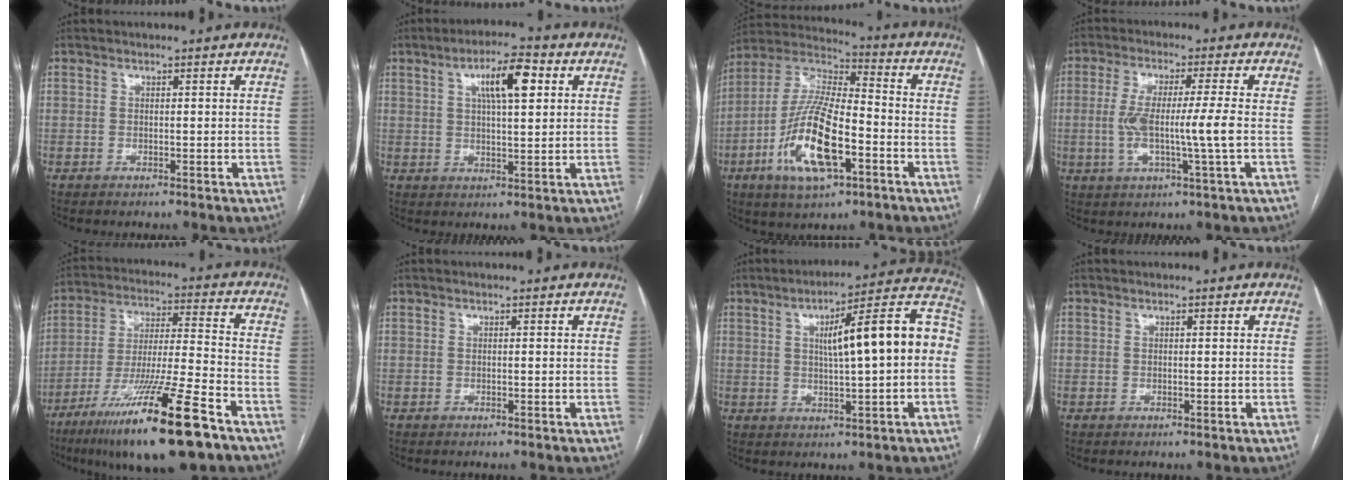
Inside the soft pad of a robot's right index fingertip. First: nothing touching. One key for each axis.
{"total": 8.2, "fx": 3.0, "fy": 1.9, "fz": 7.4, "tx": -0.128, "ty": 0.013, "tz": 0.050}
{"total": 16.8, "fx": -5.9, "fy": 5.3, "fz": 14.8, "tx": -0.309, "ty": -0.001, "tz": -0.105}
{"total": 8.7, "fx": -0.8, "fy": -0.2, "fz": 8.7, "tx": -0.171, "ty": 0.000, "tz": -0.016}
{"total": 20.5, "fx": -12.5, "fy": 1.0, "fz": 16.2, "tx": -0.274, "ty": -0.045, "tz": -0.218}
{"total": 0.0}
{"total": 15.2, "fx": 1.3, "fy": 2.1, "fz": 15.0, "tx": -0.209, "ty": 0.043, "tz": 0.018}
{"total": 0.0}